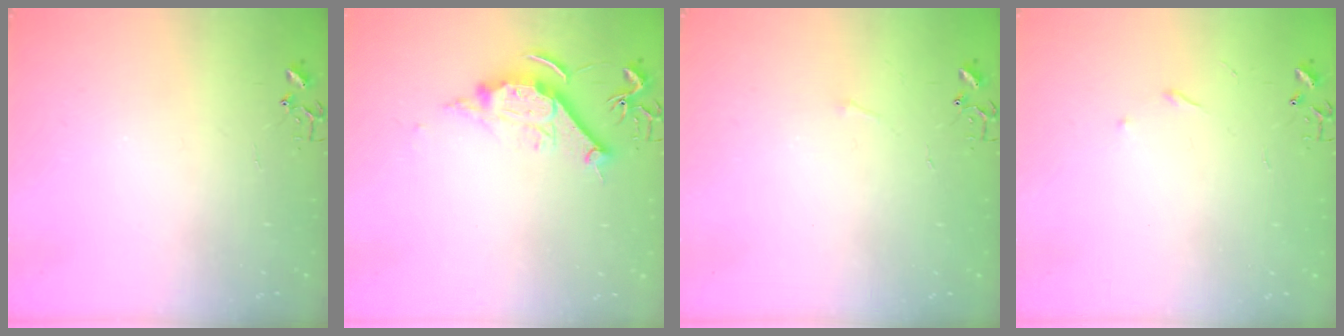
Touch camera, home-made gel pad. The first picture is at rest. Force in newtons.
{"total": 11.6, "press": 11.6, "slide": 1.2}
{"total": 2.7, "press": 2.7, "slide": 0.4}
{"total": 3.7, "press": 3.6, "slide": 0.4}